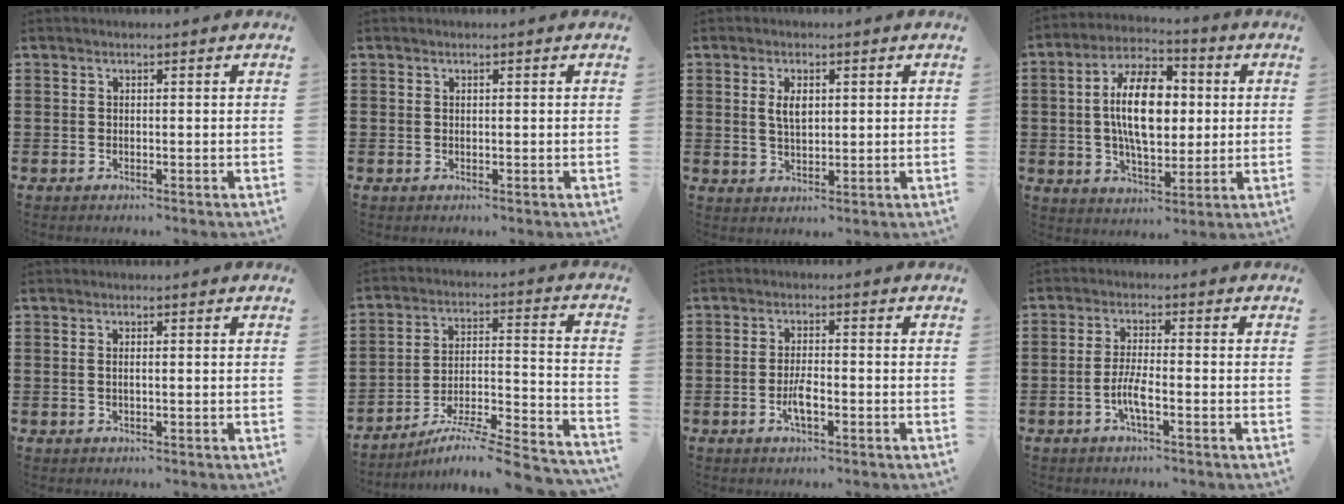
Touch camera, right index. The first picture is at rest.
{"total": 0.0}
{"total": 3.5, "force": [1.0, 1.7, 2.9], "torque": [-0.053, 0.004, 0.013]}
{"total": 12.6, "force": [1.3, 6.3, 10.9], "torque": [-0.194, 0.010, 0.017]}
{"total": 0.8, "force": [0.0, 0.2, 0.7], "torque": [-0.016, -0.001, 0.001]}
{"total": 7.0, "force": [-6.1, -0.1, 3.5], "torque": [-0.050, -0.007, -0.123]}
{"total": 3.6, "force": [-1.5, 1.0, 3.1], "torque": [-0.058, 0.002, -0.029]}
{"total": 4.1, "force": [-1.9, 0.8, 3.6], "torque": [-0.081, -0.005, -0.040]}